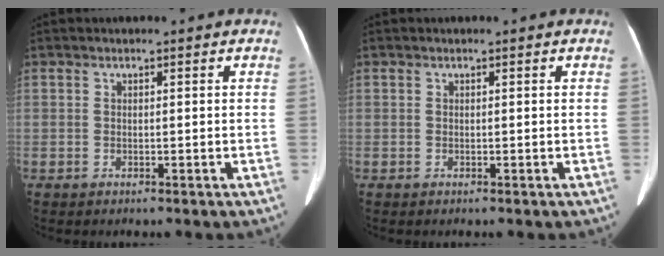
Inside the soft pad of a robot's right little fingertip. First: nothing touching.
{"total": 0.0}